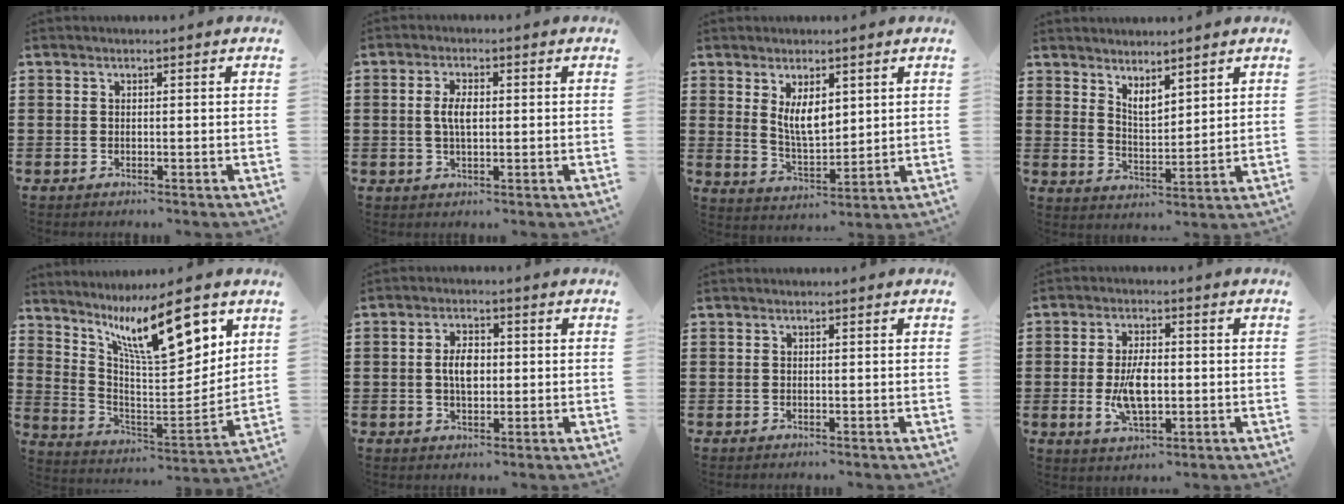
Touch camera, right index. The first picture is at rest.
{"total": 3.6, "force": [0.2, 1.4, 3.3], "torque": [-0.073, 0.002, -0.001]}
{"total": 5.6, "force": [2.3, 2.5, 4.4], "torque": [-0.085, -0.004, 0.040]}
{"total": 3.5, "force": [3.4, 0.6, 0.8], "torque": [-0.026, -0.009, 0.063]}
{"total": 13.2, "force": [8.1, 3.7, 9.7], "torque": [-0.172, -0.028, 0.137]}
{"total": 4.2, "force": [0.1, 2.3, 3.5], "torque": [-0.062, 0.006, -0.002]}
{"total": 0.0}
{"total": 7.0, "force": [-0.8, 3.3, 6.1], "torque": [-0.135, -0.004, -0.018]}